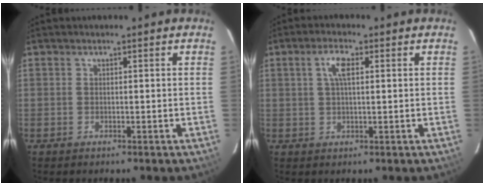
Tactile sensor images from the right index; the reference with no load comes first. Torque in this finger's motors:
{"motor_torque": [0.56, -0.10, 0.23, 0.09]}